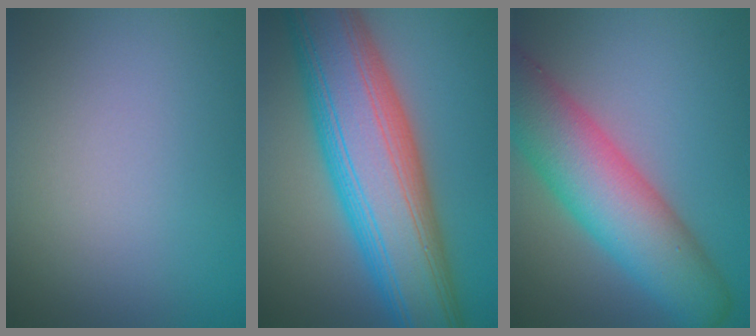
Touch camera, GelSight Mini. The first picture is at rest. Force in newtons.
{"total": 13.9, "press": 13.8, "slide": 0.7}
{"total": 9.9, "press": 9.9, "slide": 0.6}